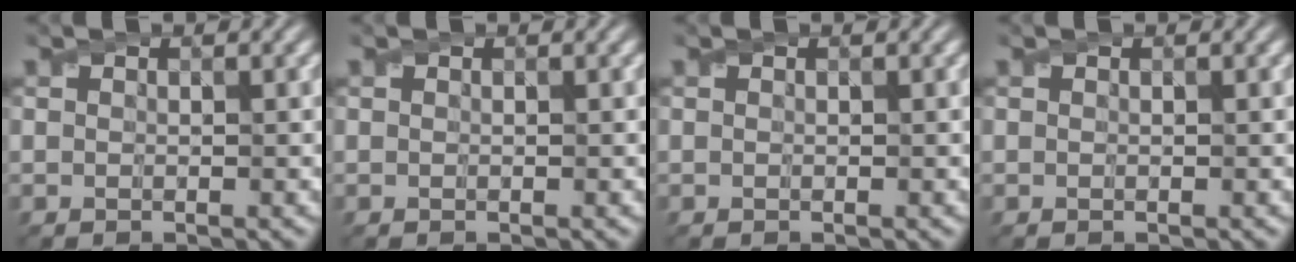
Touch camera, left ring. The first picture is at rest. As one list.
[{"total": 0.0}, {"total": 0.0}, {"total": 0.0}]